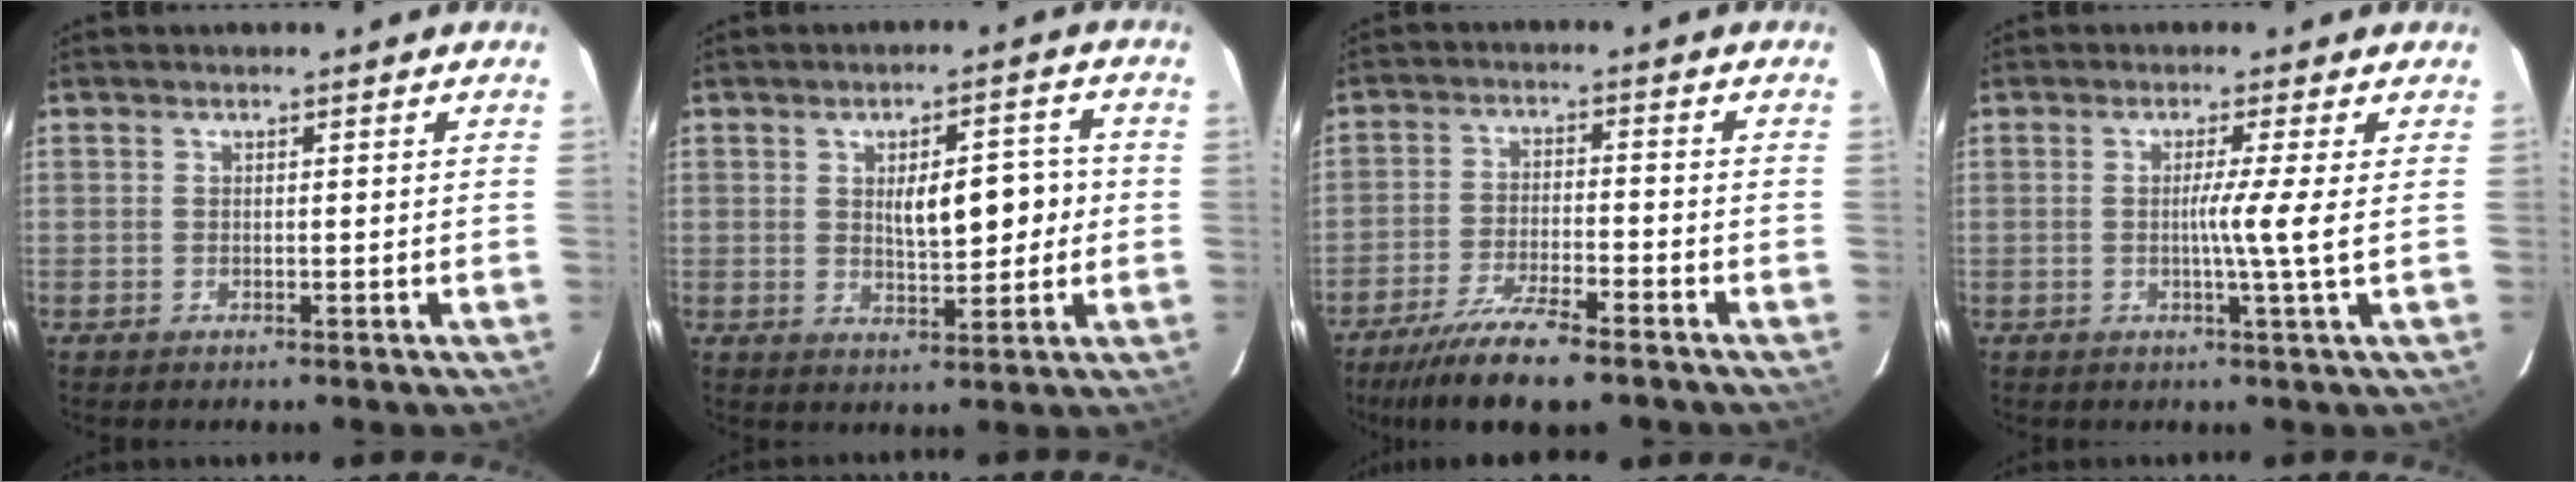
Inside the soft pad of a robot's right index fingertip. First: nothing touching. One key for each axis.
{"total": 7.8, "fx": 0.5, "fy": 2.8, "fz": 7.3, "tx": -0.107, "ty": 0.014, "tz": 0.017}
{"total": 10.1, "fx": -7.8, "fy": 0.9, "fz": 6.4, "tx": -0.110, "ty": -0.025, "tz": -0.132}
{"total": 4.2, "fx": -0.1, "fy": -1.8, "fz": 3.8, "tx": -0.065, "ty": -0.008, "tz": -0.003}